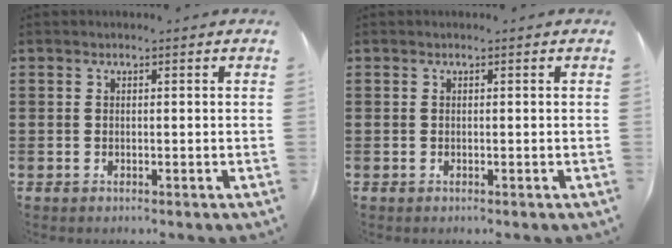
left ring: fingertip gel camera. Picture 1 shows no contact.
{"total": 0.0}